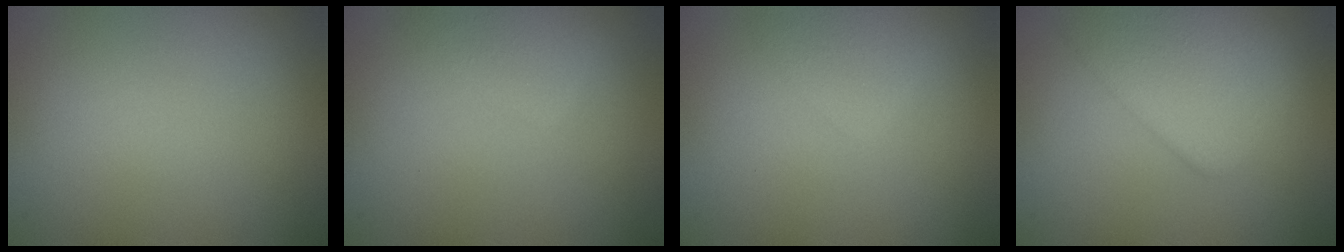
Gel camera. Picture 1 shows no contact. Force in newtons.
{"total": 1.8, "press": 1.8, "slide": 0.1}
{"total": 1.5, "press": 1.5, "slide": 0.0}
{"total": 5.5, "press": 5.5, "slide": 0.2}